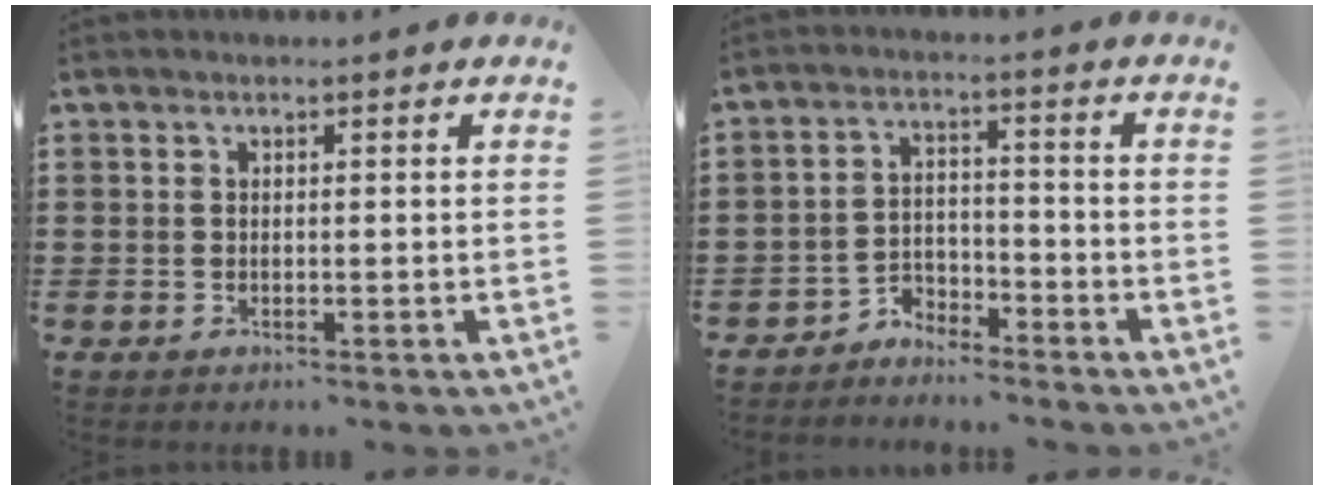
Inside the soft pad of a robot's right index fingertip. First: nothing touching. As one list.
[{"total": 3.7, "force": [-3.6, 0.8, -0.1], "torque": [-0.007, 0.003, -0.078]}]